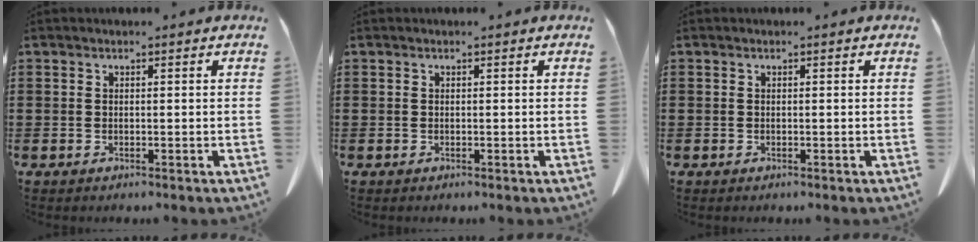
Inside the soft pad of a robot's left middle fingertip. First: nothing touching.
{"total": 0.0}
{"total": 0.0}